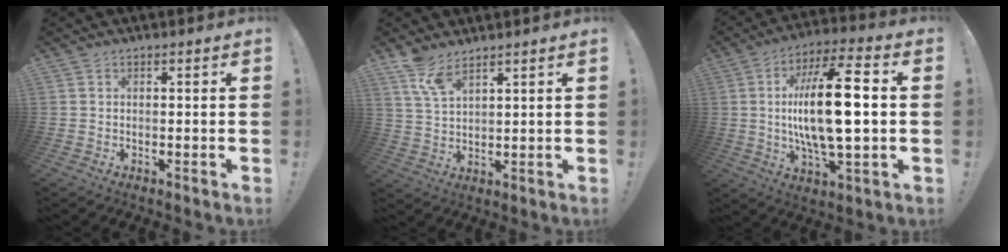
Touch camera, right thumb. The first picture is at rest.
{"total": 7.1, "force": [5.5, 2.2, 3.9], "torque": [-0.078, -0.028, 0.103]}
{"total": 20.5, "force": [0.5, 6.6, 19.4], "torque": [-0.364, -0.002, -0.007]}